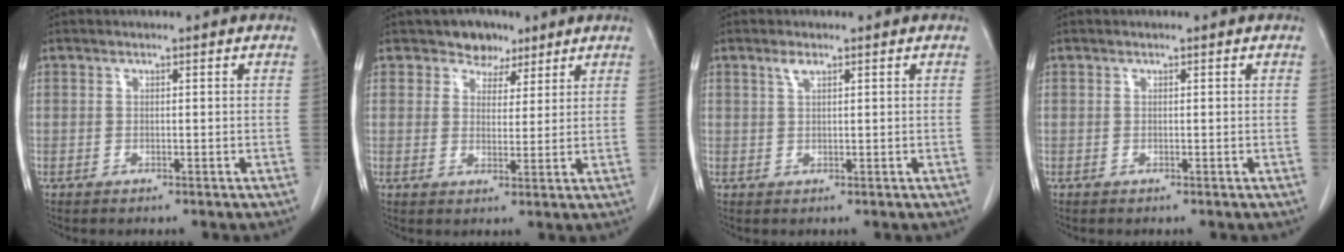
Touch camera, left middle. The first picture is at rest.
{"total": 4.5, "force": [3.3, 3.0, 0.8], "torque": [-0.006, 0.002, 0.052]}
{"total": 1.4, "force": [0.9, 0.4, 1.0], "torque": [-0.022, 0.004, 0.020]}
{"total": 0.0}